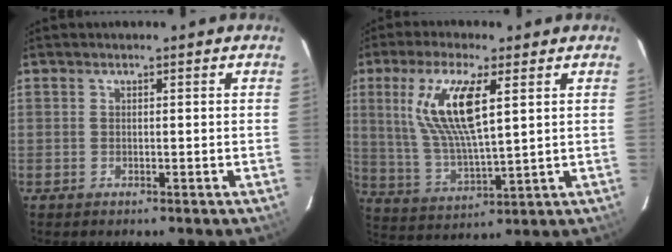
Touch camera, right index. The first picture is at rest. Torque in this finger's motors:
{"motor_torque": [1.55, 0.59, 0.90, 0.19]}